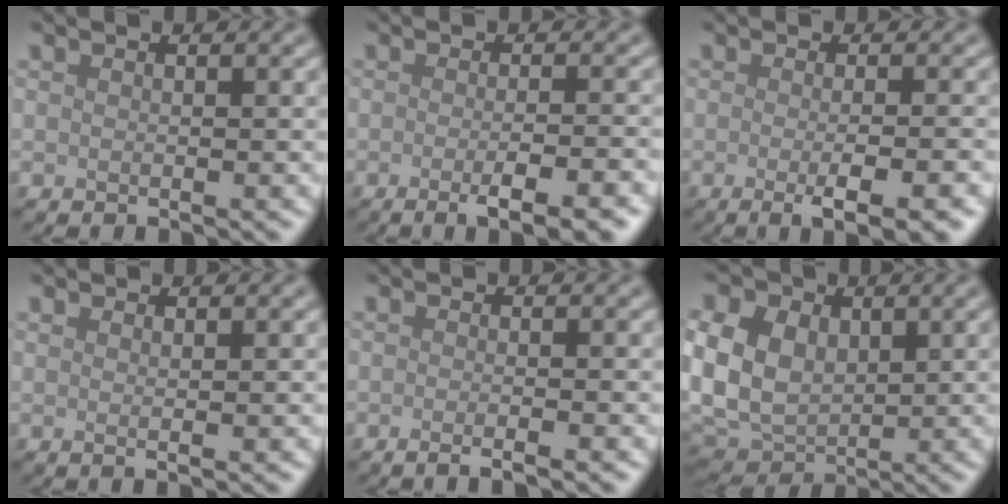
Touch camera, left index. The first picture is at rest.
{"total": 5.5, "force": [-2.5, 1.5, 4.7], "torque": [-0.048, 0.001, -0.030]}
{"total": 5.6, "force": [-1.9, 1.5, 5.0], "torque": [-0.055, -0.006, -0.023]}
{"total": 1.3, "force": [0.4, 0.4, 1.2], "torque": [-0.017, -0.003, -0.002]}
{"total": 2.4, "force": [-1.0, 0.8, 2.1], "torque": [-0.010, -0.001, -0.021]}
{"total": 9.8, "force": [2.2, 7.2, 6.2], "torque": [-0.157, 0.012, 0.035]}